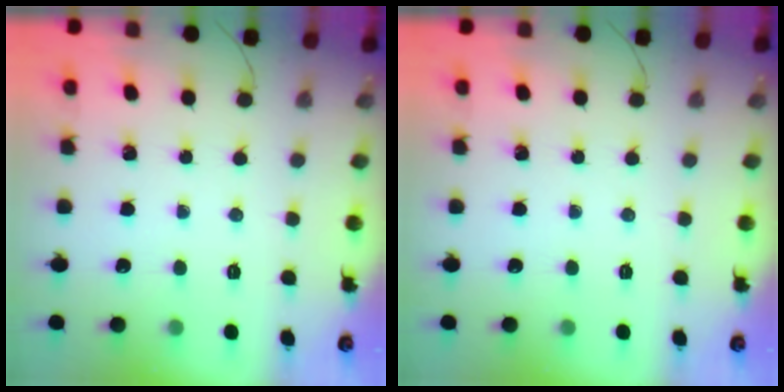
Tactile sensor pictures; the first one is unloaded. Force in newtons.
{"total": 0.0}